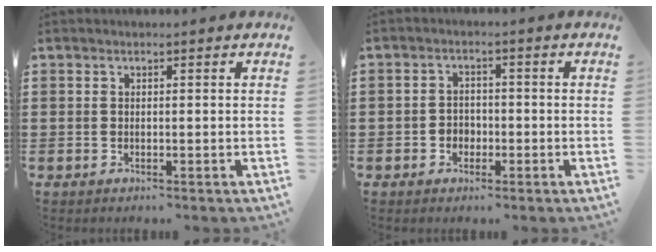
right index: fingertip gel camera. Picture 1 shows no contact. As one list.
[{"total": 2.0, "force": [-1.1, 1.6, 0.7], "torque": [-0.020, -0.001, -0.024]}]